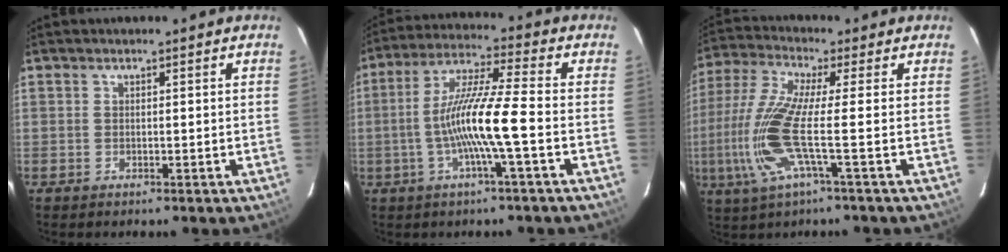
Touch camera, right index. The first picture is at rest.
{"total": 11.9, "force": [-3.0, -0.5, 11.5], "torque": [-0.224, 0.006, -0.059]}
{"total": 13.0, "force": [-2.8, 0.5, 12.7], "torque": [-0.274, -0.008, -0.055]}